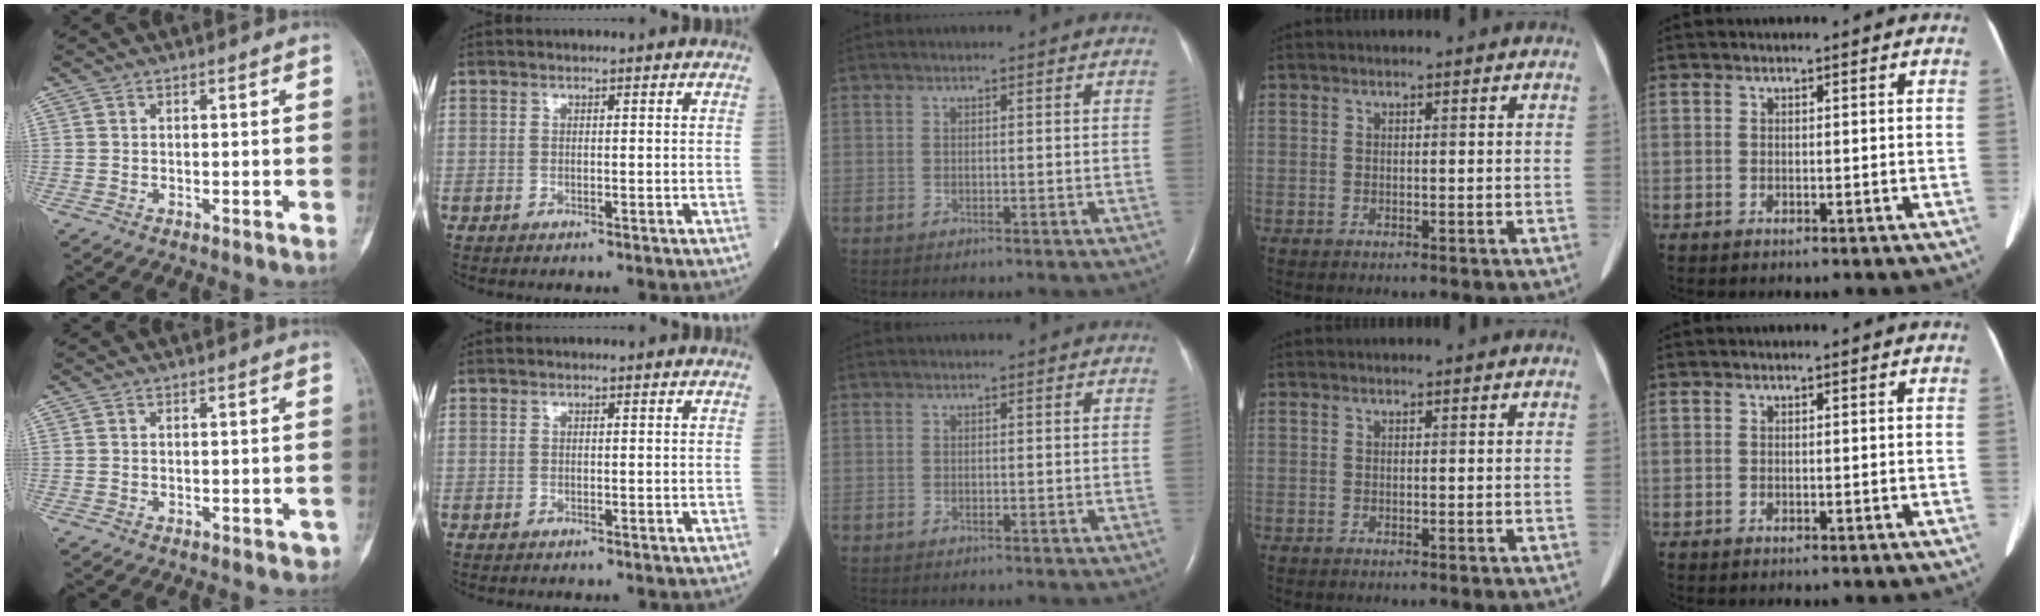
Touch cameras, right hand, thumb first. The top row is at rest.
{"thumb": {"total": 1.1, "force": [-0.5, 0.7, 0.6], "torque": [0.000, 0.009, -0.003]}}